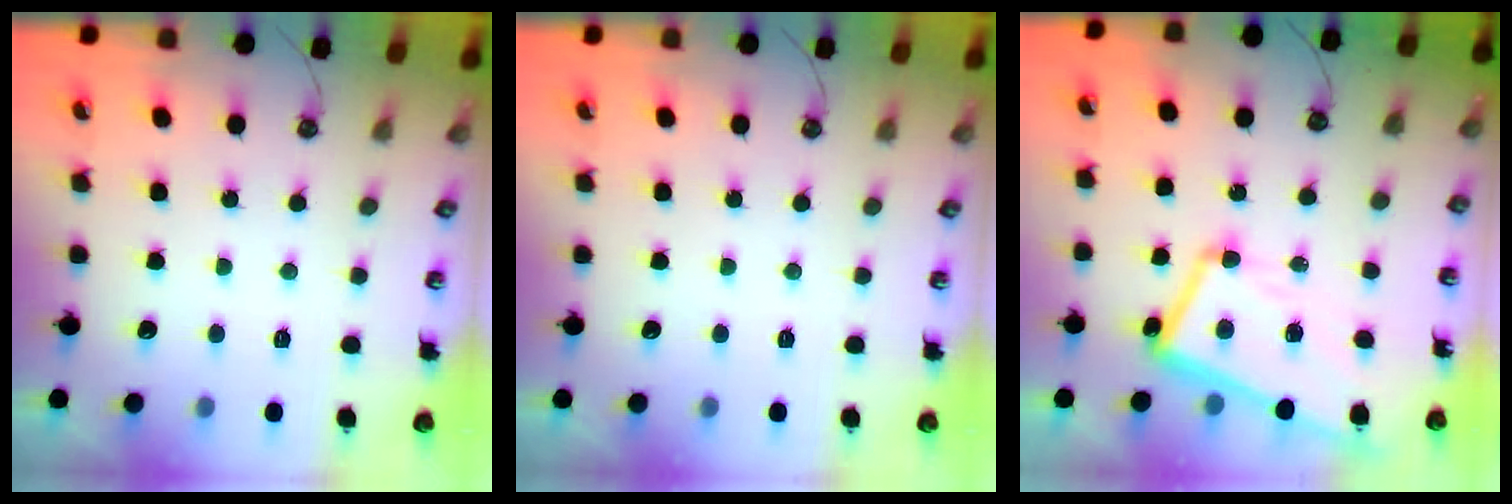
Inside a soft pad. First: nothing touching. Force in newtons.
{"total": 0.0}
{"total": 6.9, "press": 6.7, "slide": 1.4}